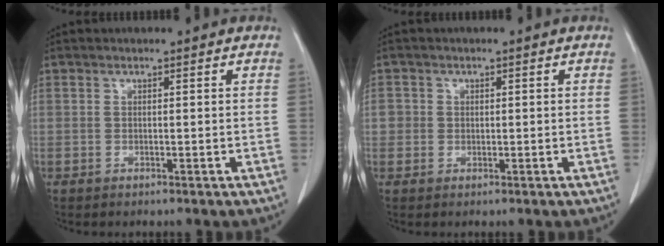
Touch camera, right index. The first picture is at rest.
{"total": 2.1, "force": [0.1, 2.1, 0.3], "torque": [0.006, 0.005, 0.000]}